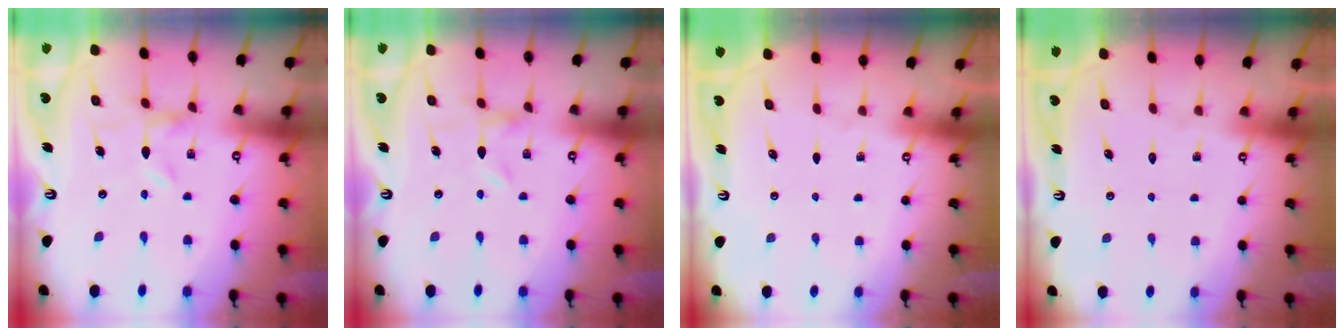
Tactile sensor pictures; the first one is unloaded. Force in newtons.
{"total": 0.0}
{"total": 0.0}
{"total": 1.6, "press": 1.6, "slide": 0.1}